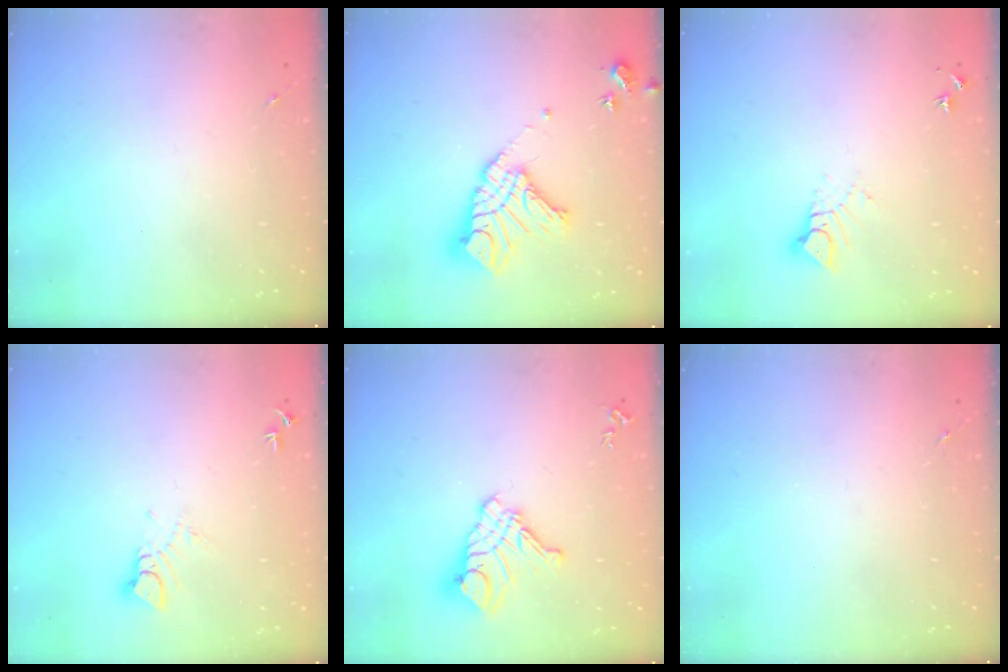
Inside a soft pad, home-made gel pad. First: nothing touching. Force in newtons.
{"total": 16.9, "press": 16.8, "slide": 1.8}
{"total": 6.3, "press": 6.3, "slide": 0.5}
{"total": 4.4, "press": 4.3, "slide": 0.2}
{"total": 12.9, "press": 12.8, "slide": 1.1}
{"total": 0.0}